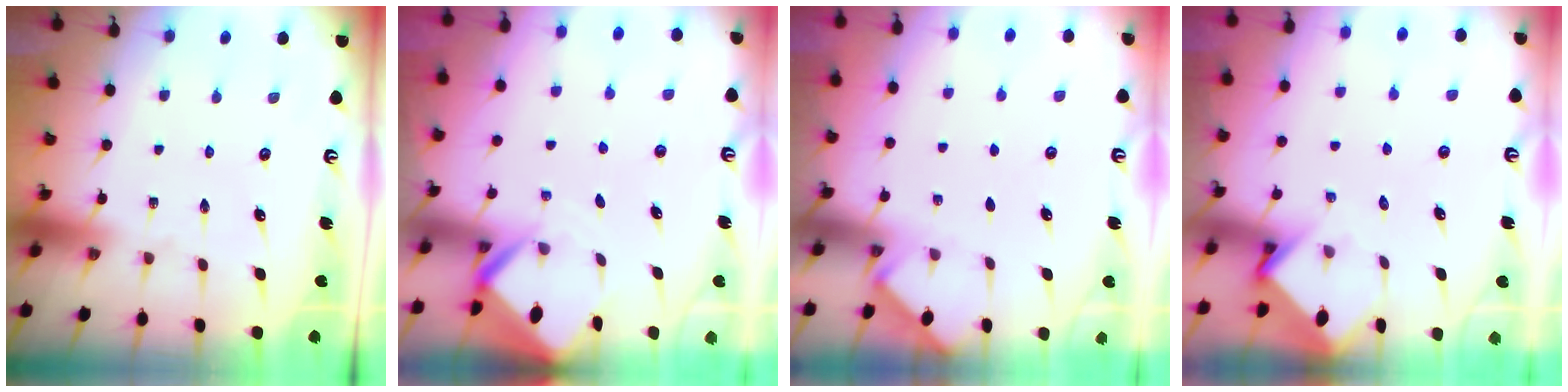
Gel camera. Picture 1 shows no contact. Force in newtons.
{"total": 3.4, "press": 3.4, "slide": 0.2}
{"total": 2.8, "press": 2.7, "slide": 0.4}
{"total": 3.6, "press": 3.5, "slide": 0.3}